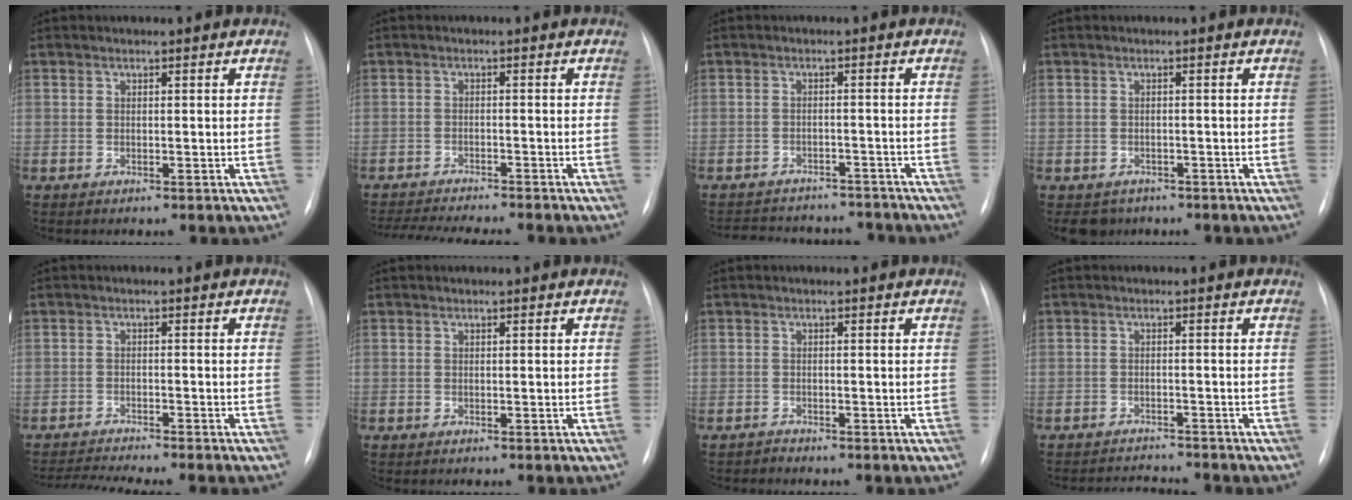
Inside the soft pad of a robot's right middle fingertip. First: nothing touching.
{"total": 12.1, "force": [-10.9, 1.0, 5.1], "torque": [-0.072, -0.012, -0.153]}
{"total": 13.8, "force": [-12.6, 4.3, 3.4], "torque": [-0.065, 0.015, -0.157]}
{"total": 3.3, "force": [-2.4, 2.2, 0.3], "torque": [-0.003, 0.002, -0.034]}
{"total": 7.3, "force": [-6.7, -0.9, 2.8], "torque": [-0.037, -0.012, -0.106]}
{"total": 0.0}
{"total": 0.7, "force": [-0.7, -0.1, -0.2], "torque": [-0.003, -0.007, -0.012]}
{"total": 4.7, "force": [-4.7, -0.2, 0.2], "torque": [-0.005, -0.006, -0.072]}